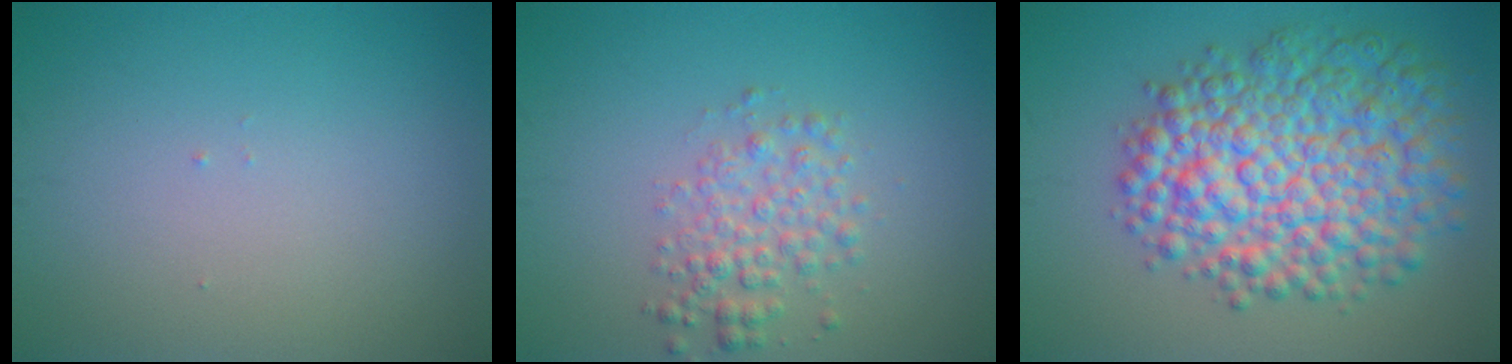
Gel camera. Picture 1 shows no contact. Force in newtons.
{"total": 2.9, "press": 2.9, "slide": 0.1}
{"total": 10.3, "press": 10.2, "slide": 0.2}